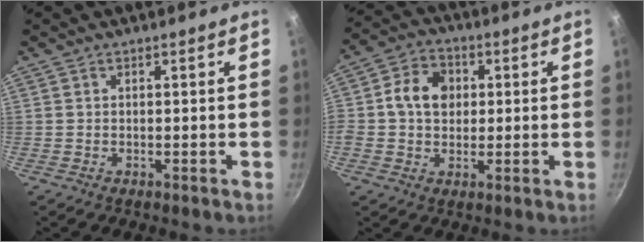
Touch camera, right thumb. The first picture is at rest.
{"total": 8.2, "force": [1.0, 6.8, 4.5], "torque": [-0.051, 0.006, 0.000]}